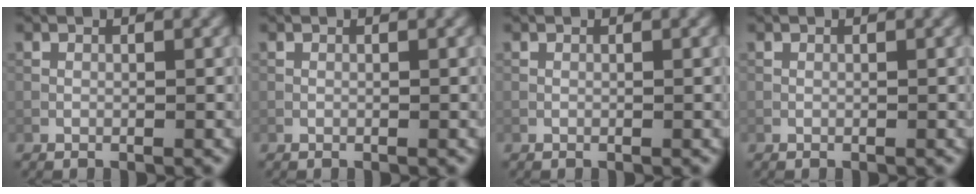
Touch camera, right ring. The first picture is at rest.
{"total": 0.0}
{"total": 0.0}
{"total": 0.0}